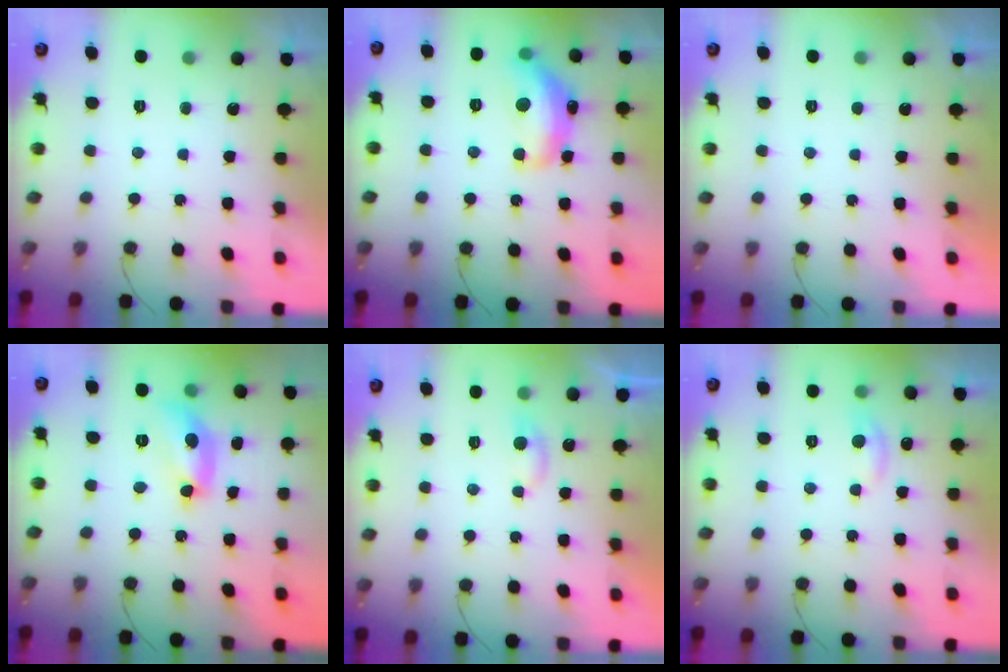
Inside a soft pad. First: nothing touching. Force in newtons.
{"total": 15.2, "press": 15.2, "slide": 0.9}
{"total": 0.0}
{"total": 14.6, "press": 14.5, "slide": 1.0}
{"total": 3.6, "press": 3.6, "slide": 0.5}
{"total": 6.6, "press": 6.6, "slide": 0.8}